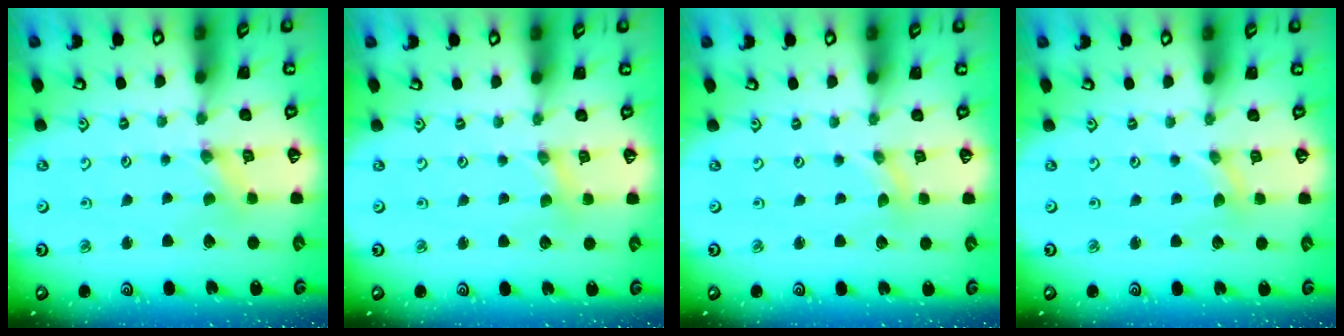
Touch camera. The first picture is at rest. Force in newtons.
{"total": 0.6, "press": 0.6, "slide": 0.1}
{"total": 0.0}
{"total": 0.0}